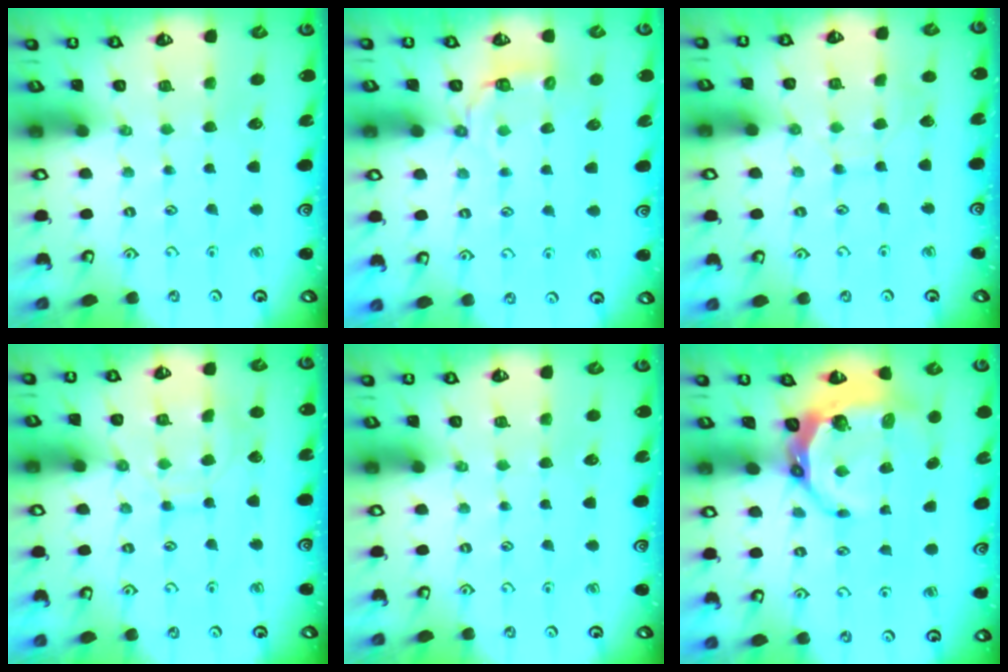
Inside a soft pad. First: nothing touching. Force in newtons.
{"total": 4.0, "press": 3.5, "slide": 1.9}
{"total": 6.2, "press": 6.2, "slide": 0.6}
{"total": 9.2, "press": 9.2, "slide": 0.9}
{"total": 0.0}
{"total": 7.9, "press": 6.9, "slide": 3.8}